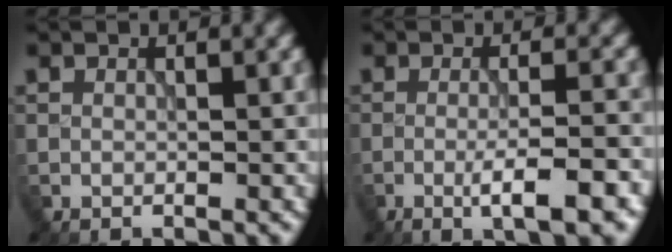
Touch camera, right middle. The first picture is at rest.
{"total": 5.1, "force": [-2.0, 0.7, 4.6], "torque": [-0.069, 0.006, -0.033]}